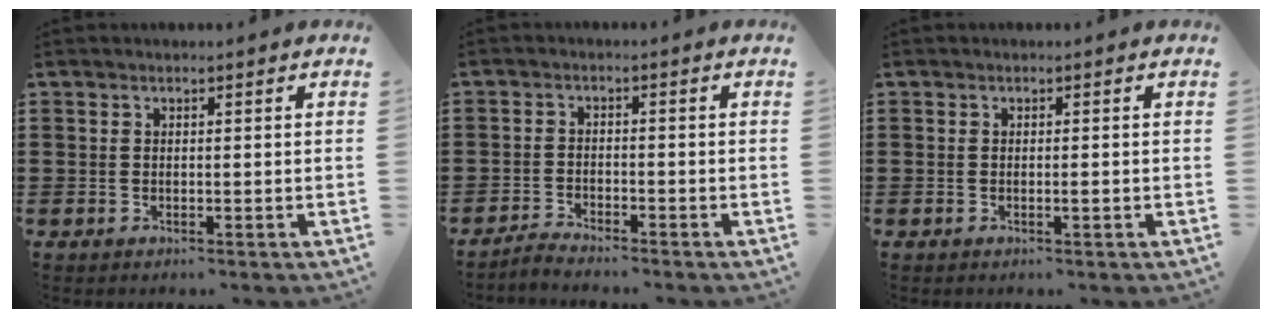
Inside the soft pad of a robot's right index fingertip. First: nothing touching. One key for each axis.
{"total": 2.1, "fx": -2.1, "fy": 0.0, "fz": 0.1, "tx": -0.006, "ty": 0.005, "tz": -0.042}
{"total": 0.8, "fx": -0.2, "fy": 0.0, "fz": 0.8, "tx": -0.014, "ty": -0.006, "tz": -0.002}